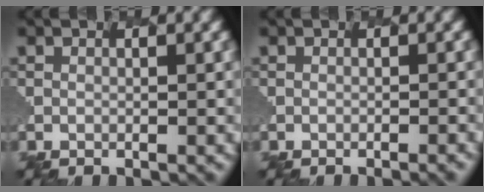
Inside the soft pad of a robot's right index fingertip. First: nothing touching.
{"total": 1.4, "force": [-0.9, 0.4, 1.0], "torque": [-0.001, 0.009, -0.016]}